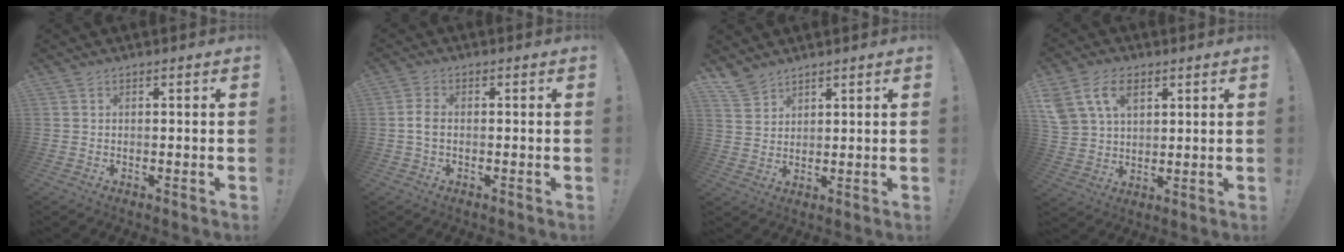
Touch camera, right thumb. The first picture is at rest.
{"total": 3.3, "force": [-0.5, 2.0, 2.6], "torque": [-0.057, 0.011, -0.008]}
{"total": 5.4, "force": [4.6, 2.7, 1.0], "torque": [-0.018, -0.033, 0.088]}
{"total": 12.1, "force": [5.6, 8.2, 7.0], "torque": [-0.124, -0.013, 0.111]}